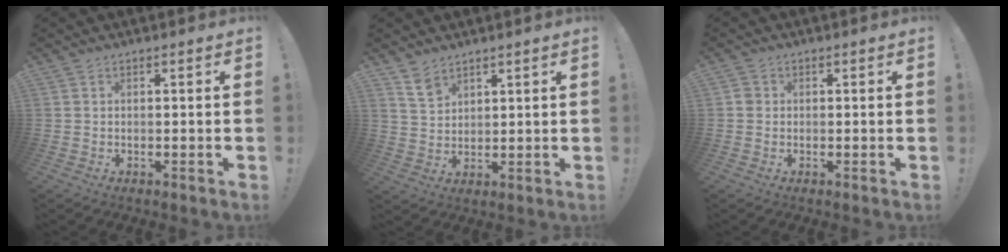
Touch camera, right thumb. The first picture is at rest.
{"total": 6.2, "force": [4.8, 3.6, 1.8], "torque": [-0.027, -0.032, 0.092]}
{"total": 1.7, "force": [0.0, 1.6, 0.6], "torque": [-0.002, 0.001, -0.002]}